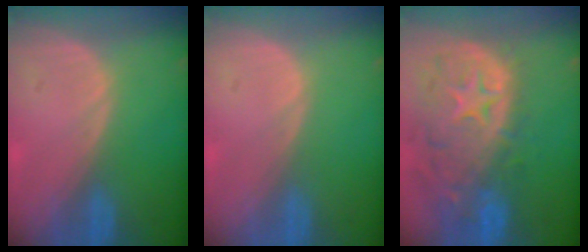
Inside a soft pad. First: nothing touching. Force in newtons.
{"total": 0.0}
{"total": 13.9, "press": 11.4, "slide": 8.1}